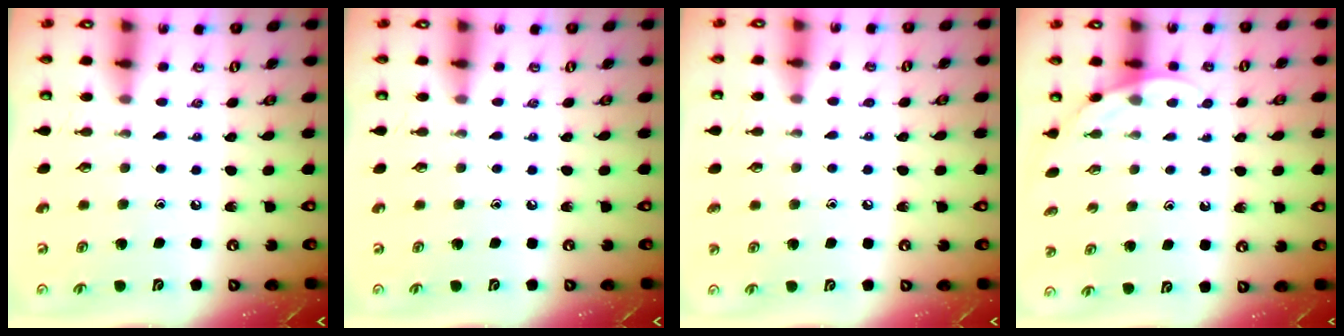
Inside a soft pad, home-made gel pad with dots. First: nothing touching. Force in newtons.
{"total": 0.0}
{"total": 3.5, "press": 3.5, "slide": 0.3}
{"total": 3.9, "press": 3.9, "slide": 0.2}